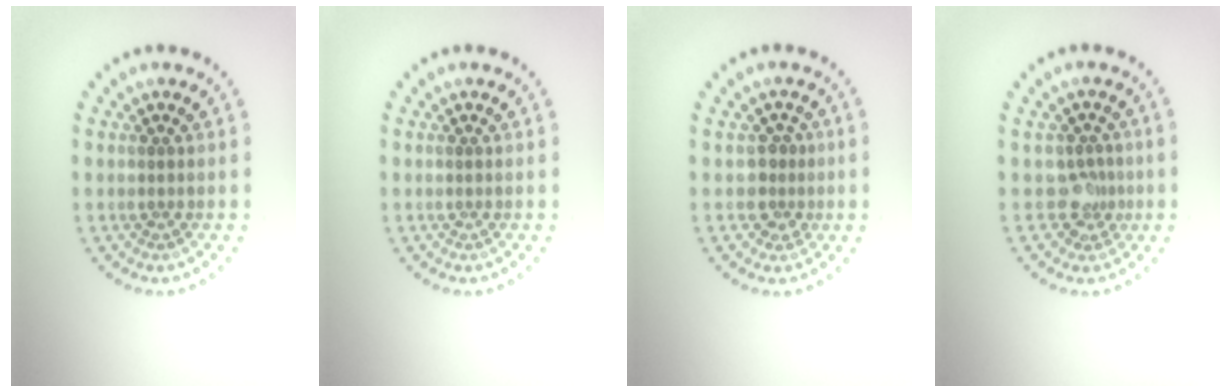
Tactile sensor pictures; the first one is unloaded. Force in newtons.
{"total": 0.0}
{"total": 2.0, "press": 1.6, "slide": 1.1}
{"total": 2.1, "press": 1.6, "slide": 1.3}